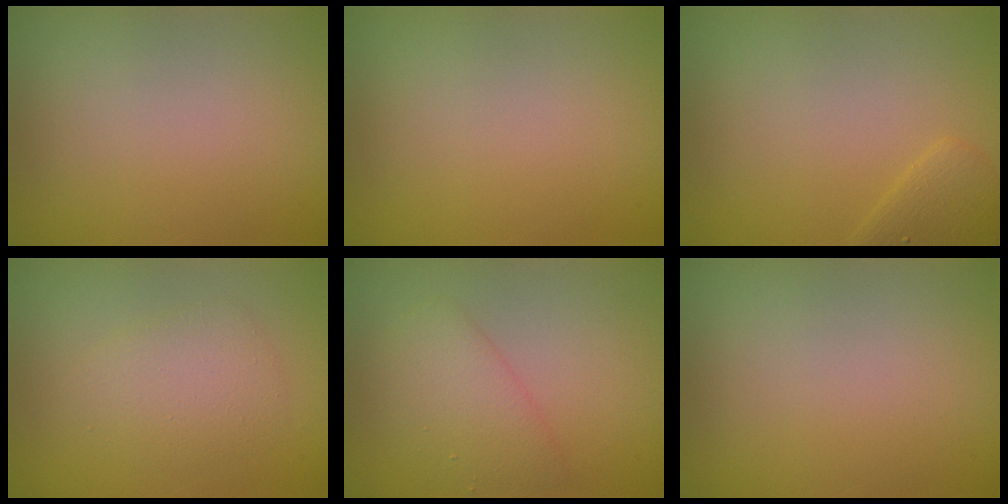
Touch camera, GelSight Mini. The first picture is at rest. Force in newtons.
{"total": 0.0}
{"total": 1.6, "press": 1.6, "slide": 0.1}
{"total": 2.8, "press": 2.8, "slide": 0.2}
{"total": 3.1, "press": 3.1, "slide": 0.2}
{"total": 0.0}